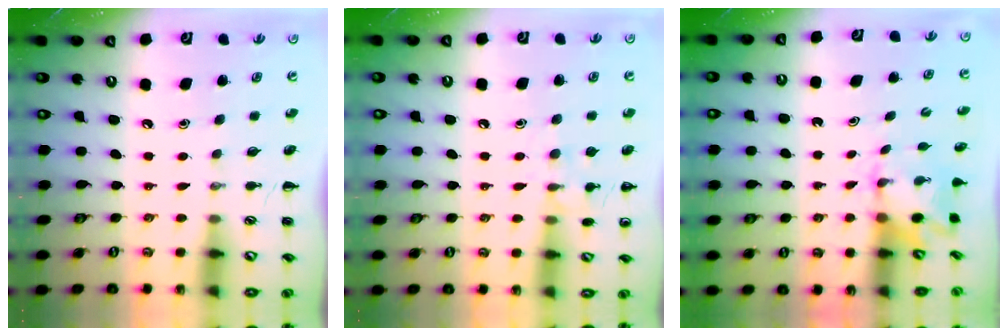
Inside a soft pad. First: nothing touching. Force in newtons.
{"total": 7.7, "press": 7.5, "slide": 1.7}
{"total": 2.6, "press": 2.4, "slide": 1.1}